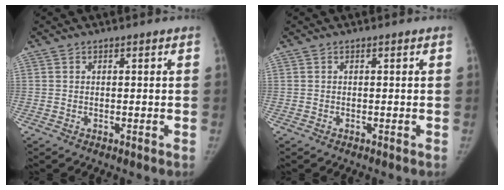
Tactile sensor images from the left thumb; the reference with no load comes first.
{"total": 0.0}